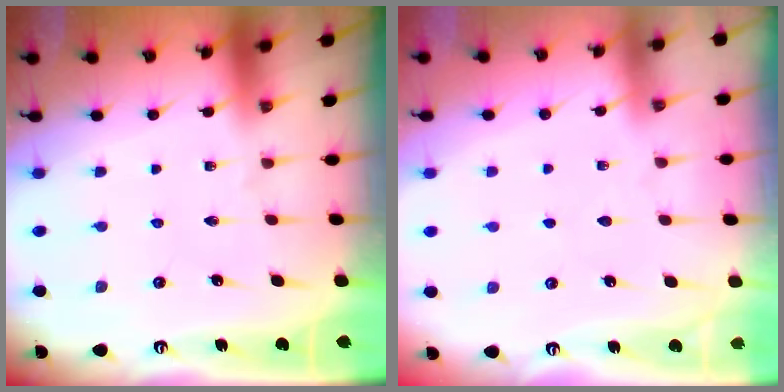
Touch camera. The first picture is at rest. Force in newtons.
{"total": 2.9, "press": 2.8, "slide": 0.4}